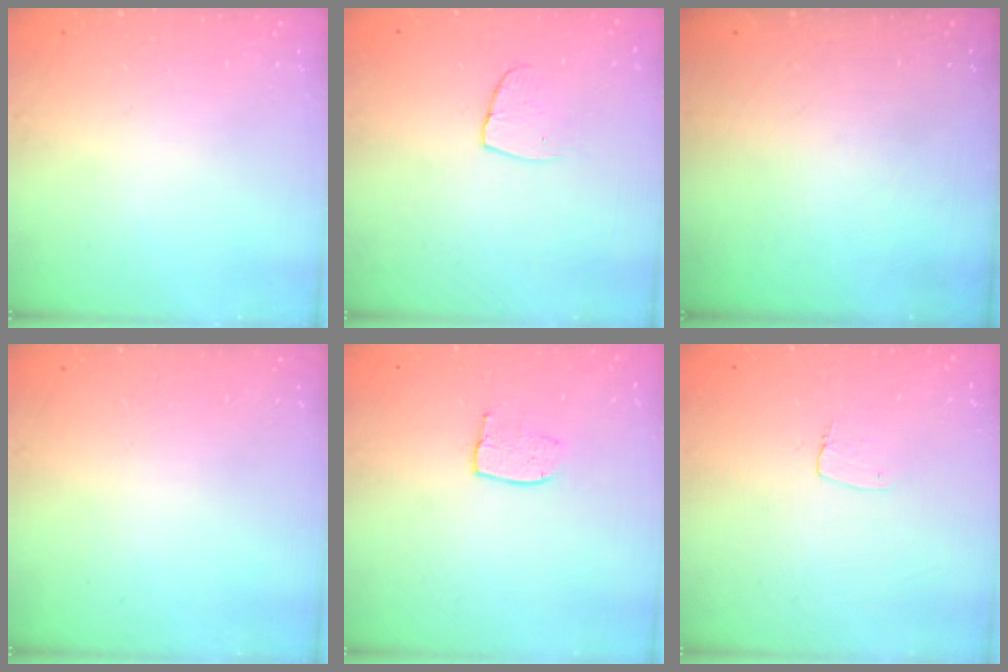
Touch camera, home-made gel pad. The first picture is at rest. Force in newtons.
{"total": 6.4, "press": 6.4, "slide": 0.3}
{"total": 0.0}
{"total": 0.0}
{"total": 6.3, "press": 6.3, "slide": 0.4}
{"total": 3.8, "press": 3.8, "slide": 0.2}